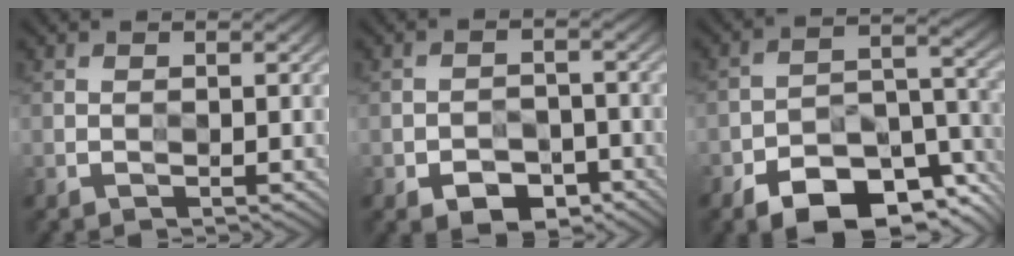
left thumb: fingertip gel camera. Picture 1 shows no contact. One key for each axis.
{"total": 5.1, "fx": -3.0, "fy": 3.0, "fz": 2.8, "tx": -0.042, "ty": -0.005, "tz": -0.052}
{"total": 12.2, "fx": -7.6, "fy": 5.9, "fz": 7.6, "tx": -0.123, "ty": -0.011, "tz": -0.130}